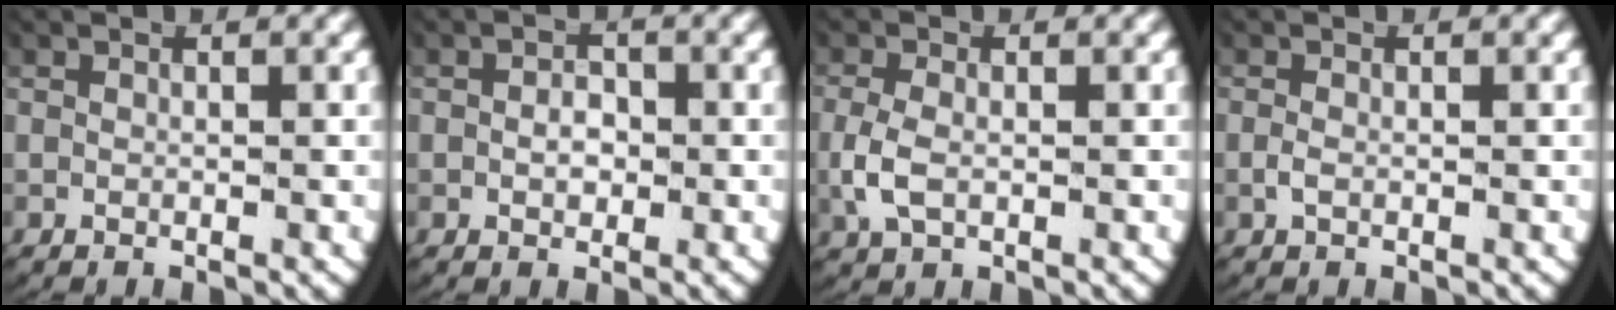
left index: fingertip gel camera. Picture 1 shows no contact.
{"total": 1.8, "force": [-0.3, 1.4, 1.1], "torque": [-0.021, -0.006, -0.003]}
{"total": 2.7, "force": [-0.4, 1.7, 2.0], "torque": [-0.064, -0.009, 0.000]}
{"total": 0.6, "force": [-0.3, 0.2, 0.5], "torque": [-0.022, -0.007, -0.002]}